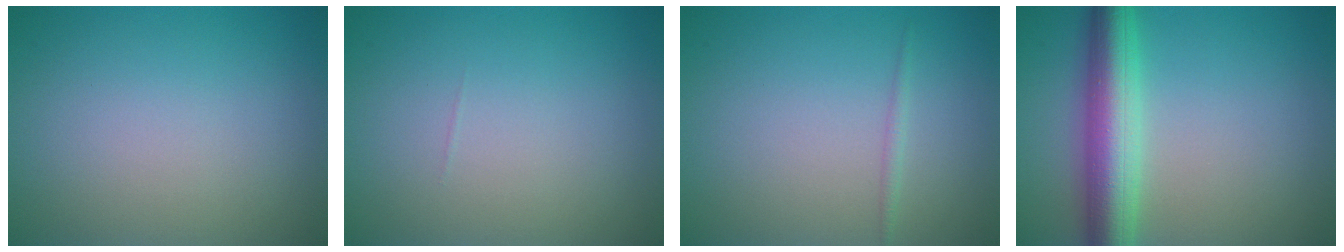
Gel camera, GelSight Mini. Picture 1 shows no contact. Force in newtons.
{"total": 0.0}
{"total": 0.7, "press": 0.7, "slide": 0.1}
{"total": 6.8, "press": 6.8, "slide": 0.2}